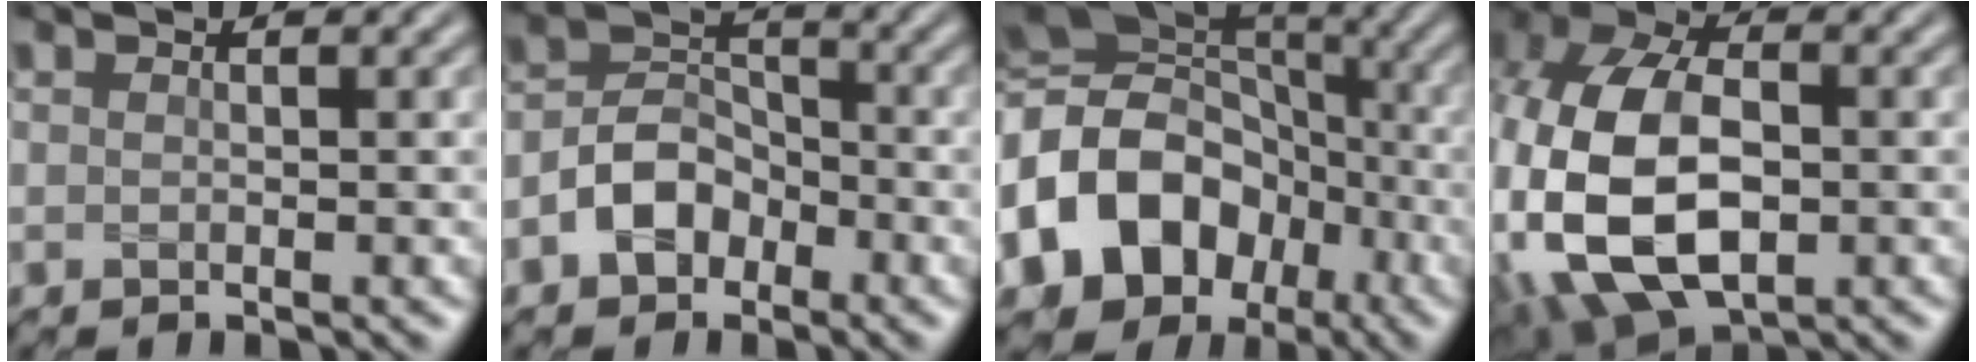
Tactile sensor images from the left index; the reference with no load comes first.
{"total": 4.1, "force": [-2.1, 2.9, 2.0], "torque": [-0.034, 0.008, -0.046]}
{"total": 15.8, "force": [-4.7, 12.7, 8.1], "torque": [-0.183, -0.007, -0.099]}
{"total": 14.4, "force": [-2.0, 9.6, 10.6], "torque": [-0.234, -0.026, -0.024]}